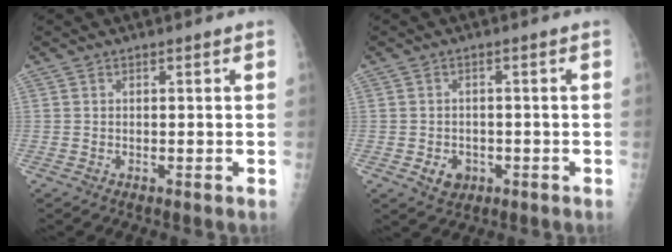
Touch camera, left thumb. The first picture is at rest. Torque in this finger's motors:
{"motor_torque": [-0.64, 0.13, 0.03, 0.12, 0.00]}